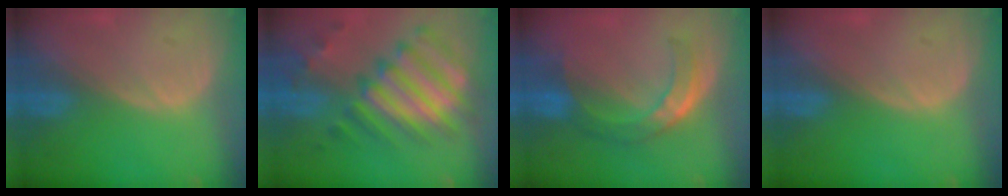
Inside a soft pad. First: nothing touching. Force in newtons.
{"total": 12.2, "press": 10.5, "slide": 6.1}
{"total": 7.7, "press": 6.5, "slide": 4.2}
{"total": 0.0}